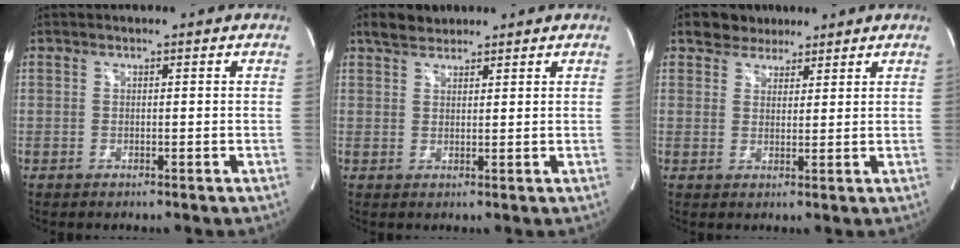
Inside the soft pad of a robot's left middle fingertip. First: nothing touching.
{"total": 3.2, "force": [2.7, 1.4, 1.0], "torque": [-0.026, 0.016, 0.049]}
{"total": 4.3, "force": [3.3, 2.7, 0.6], "torque": [-0.012, 0.015, 0.055]}